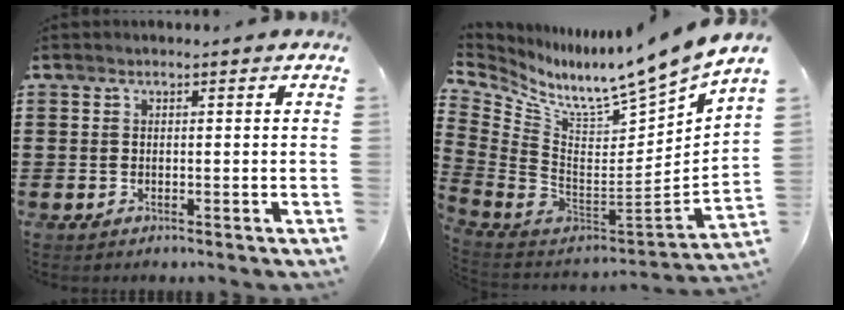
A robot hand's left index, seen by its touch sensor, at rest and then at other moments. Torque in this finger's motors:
{"motor_torque": [0.00, -2.14, 0.10, 0.11]}